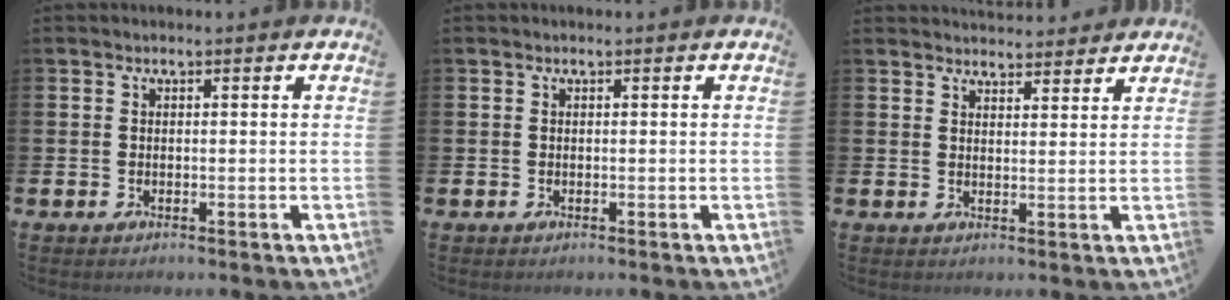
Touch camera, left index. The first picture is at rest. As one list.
[{"total": 0.0}, {"total": 3.5, "force": [3.5, 0.5, -0.3], "torque": [0.009, -0.024, 0.061]}]